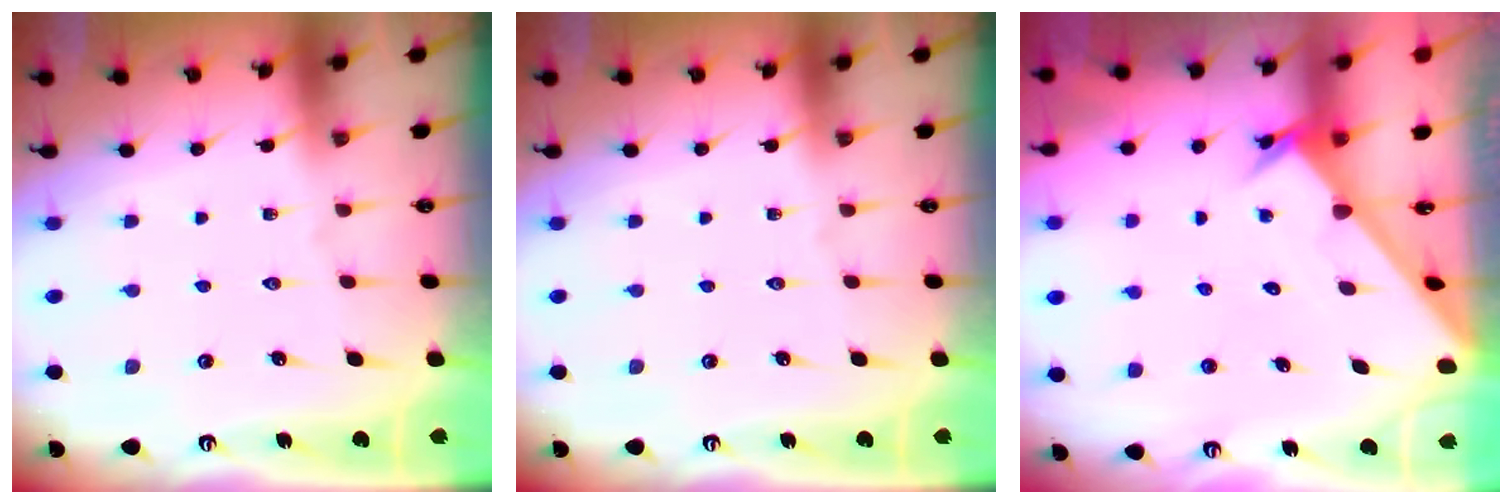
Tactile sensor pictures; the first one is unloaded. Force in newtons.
{"total": 0.0}
{"total": 2.5, "press": 2.5, "slide": 0.2}